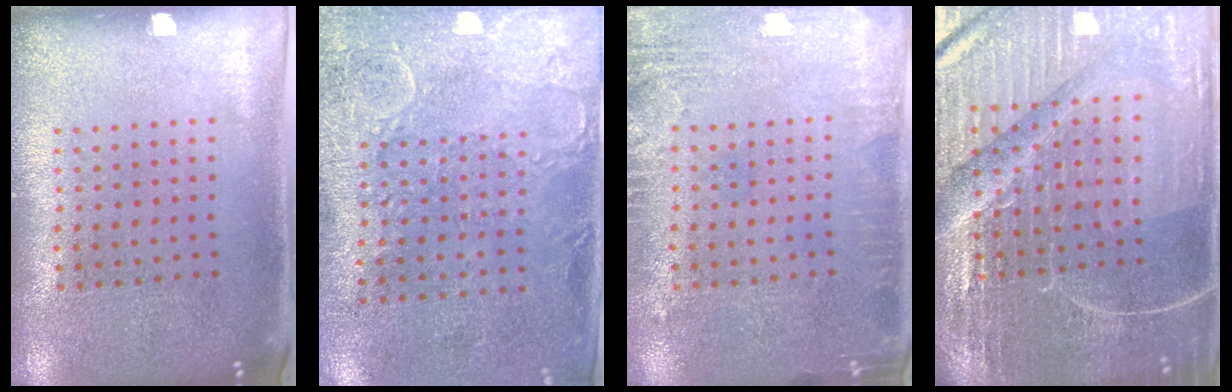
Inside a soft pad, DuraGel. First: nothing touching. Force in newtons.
{"total": 2.9, "press": 2.3, "slide": 1.8}
{"total": 2.7, "press": 2.7, "slide": 0.4}
{"total": 5.2, "press": 4.9, "slide": 1.6}